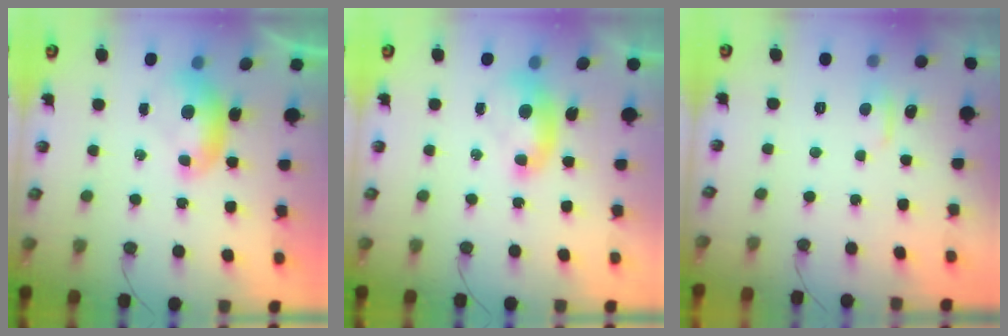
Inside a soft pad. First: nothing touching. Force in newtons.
{"total": 1.3, "press": 1.2, "slide": 0.5}
{"total": 1.0, "press": 0.7, "slide": 0.7}